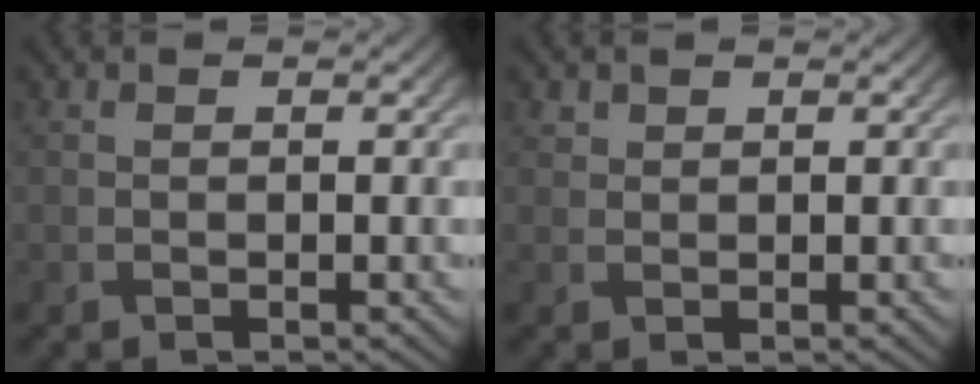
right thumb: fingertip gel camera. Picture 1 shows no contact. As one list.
[{"total": 0.9, "force": [0.7, 0.5, 0.1], "torque": [-0.002, -0.001, 0.015]}]